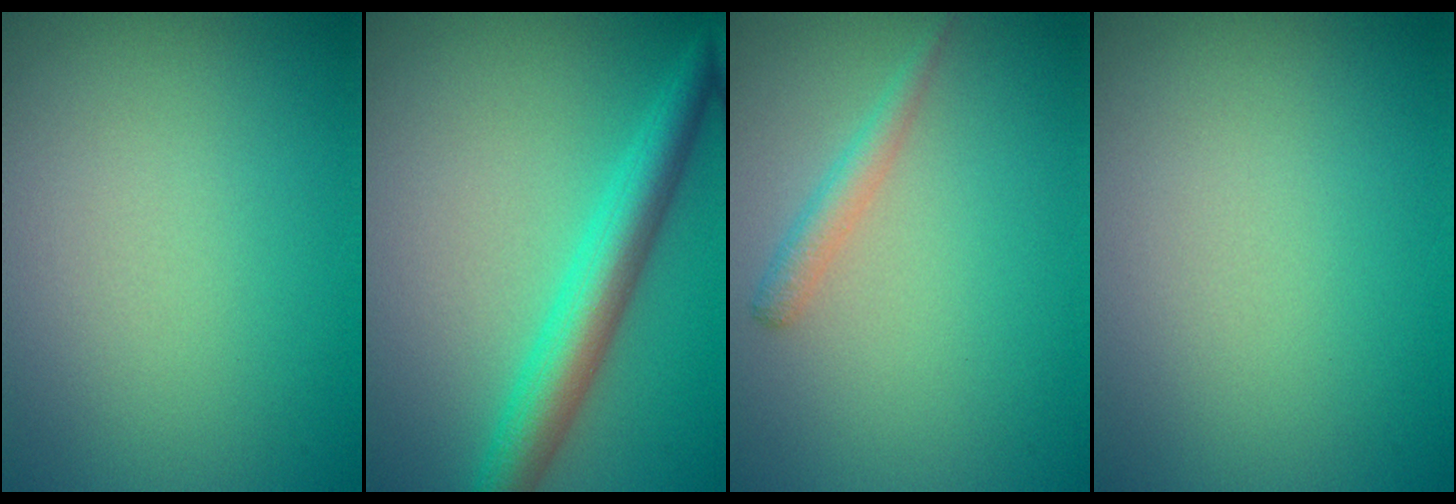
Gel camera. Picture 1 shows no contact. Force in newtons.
{"total": 5.0, "press": 5.0, "slide": 0.1}
{"total": 1.4, "press": 1.4, "slide": 0.2}
{"total": 0.0}